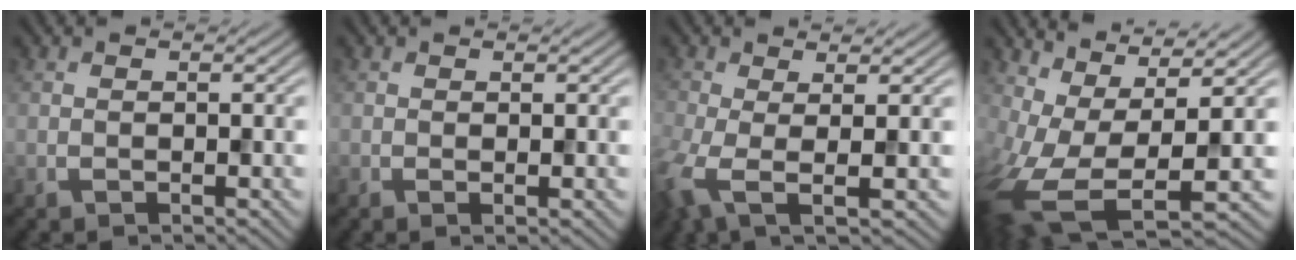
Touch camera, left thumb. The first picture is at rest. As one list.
[{"total": 0.6, "force": [0.1, 0.2, 0.6], "torque": [-0.006, -0.001, 0.003]}, {"total": 4.7, "force": [-1.0, 1.6, 4.3], "torque": [-0.097, -0.019, -0.018]}, {"total": 12.6, "force": [-2.1, 5.1, 11.4], "torque": [-0.248, -0.038, -0.013]}]